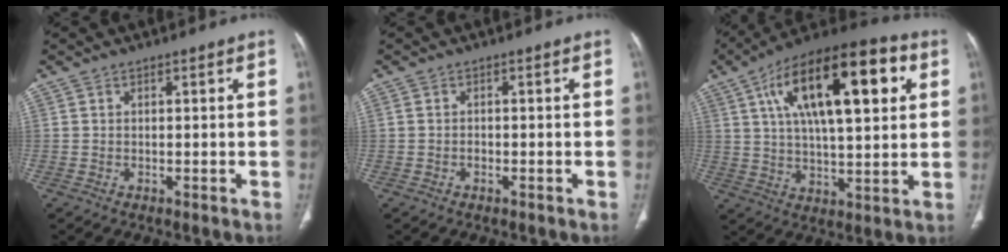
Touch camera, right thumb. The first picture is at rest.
{"total": 0.9, "force": [-0.4, 0.7, 0.4], "torque": [-0.007, 0.002, -0.006]}
{"total": 24.9, "force": [8.3, 9.8, 21.3], "torque": [-0.335, 0.011, 0.127]}